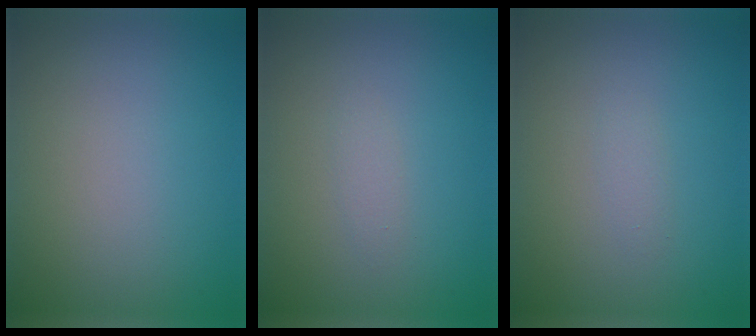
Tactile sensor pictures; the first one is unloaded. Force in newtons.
{"total": 0.8, "press": 0.8, "slide": 0.0}
{"total": 0.8, "press": 0.8, "slide": 0.0}